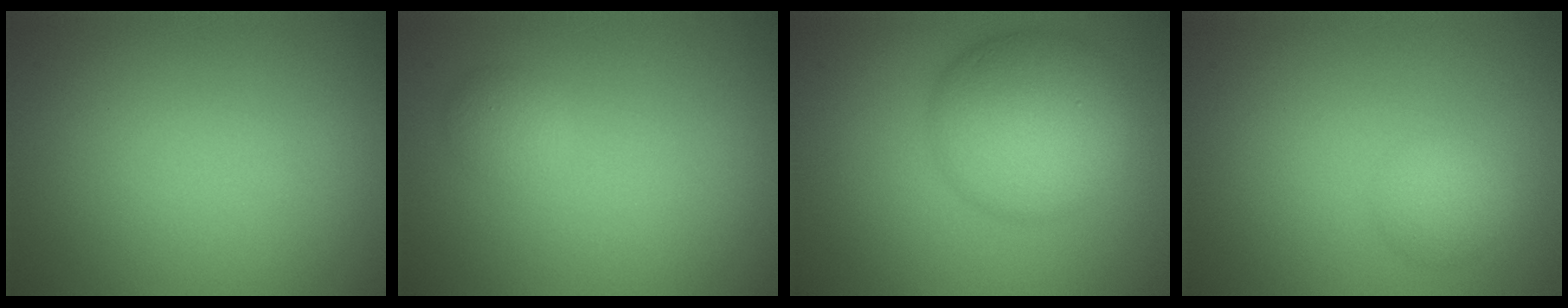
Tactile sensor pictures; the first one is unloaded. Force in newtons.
{"total": 1.2, "press": 1.2, "slide": 0.1}
{"total": 7.5, "press": 7.5, "slide": 0.2}
{"total": 2.1, "press": 2.1, "slide": 0.1}